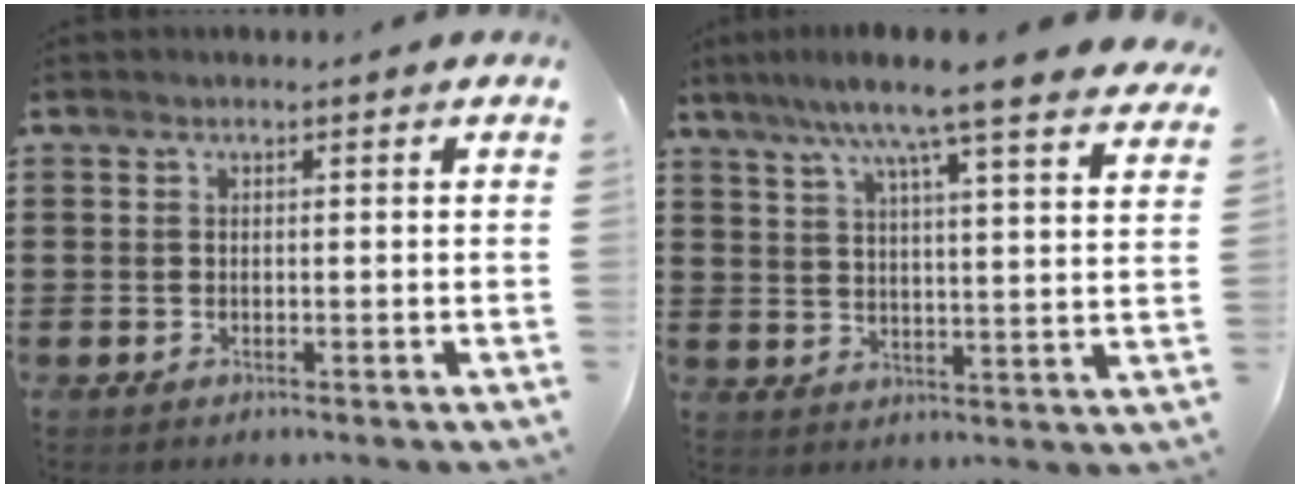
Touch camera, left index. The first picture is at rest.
{"total": 8.6, "force": [7.1, -0.5, 4.9], "torque": [-0.112, -0.037, 0.115]}